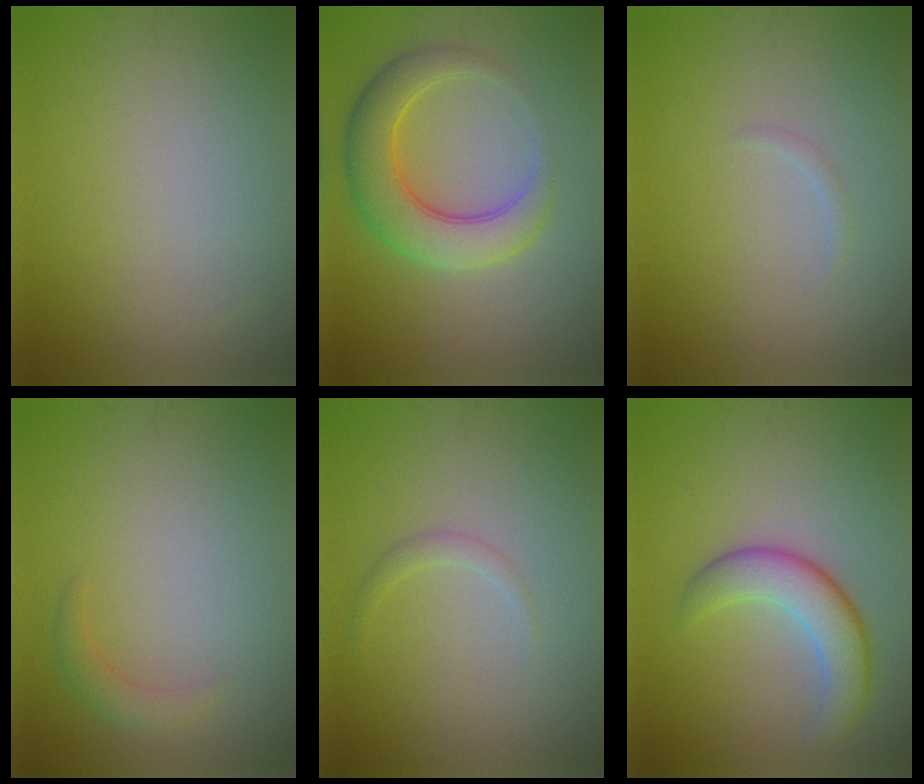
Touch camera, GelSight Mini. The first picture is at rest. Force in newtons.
{"total": 5.8, "press": 5.8, "slide": 0.1}
{"total": 0.6, "press": 0.6, "slide": 0.0}
{"total": 1.4, "press": 1.4, "slide": 0.0}
{"total": 1.0, "press": 1.0, "slide": 0.1}
{"total": 4.6, "press": 4.6, "slide": 0.2}